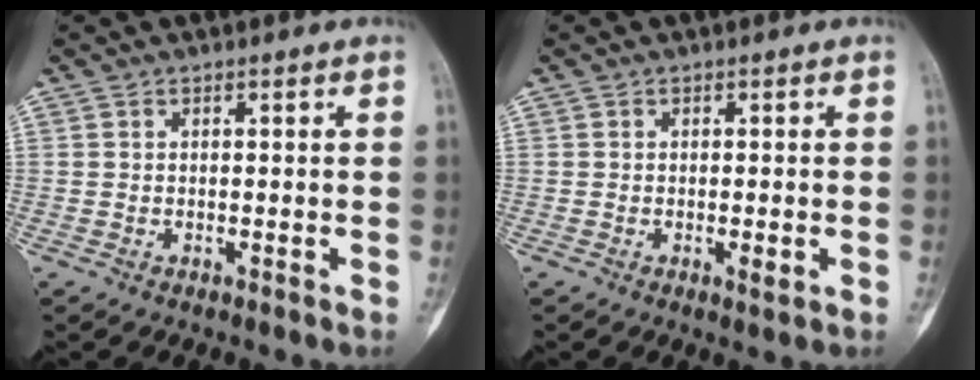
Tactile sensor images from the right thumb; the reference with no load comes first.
{"total": 1.8, "force": [-0.4, 0.5, 1.7], "torque": [-0.023, -0.005, -0.004]}